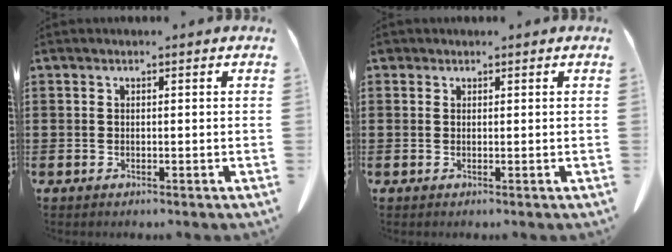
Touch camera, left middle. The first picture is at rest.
{"total": 0.7, "force": [0.4, 0.5, 0.2], "torque": [-0.007, 0.003, 0.008]}